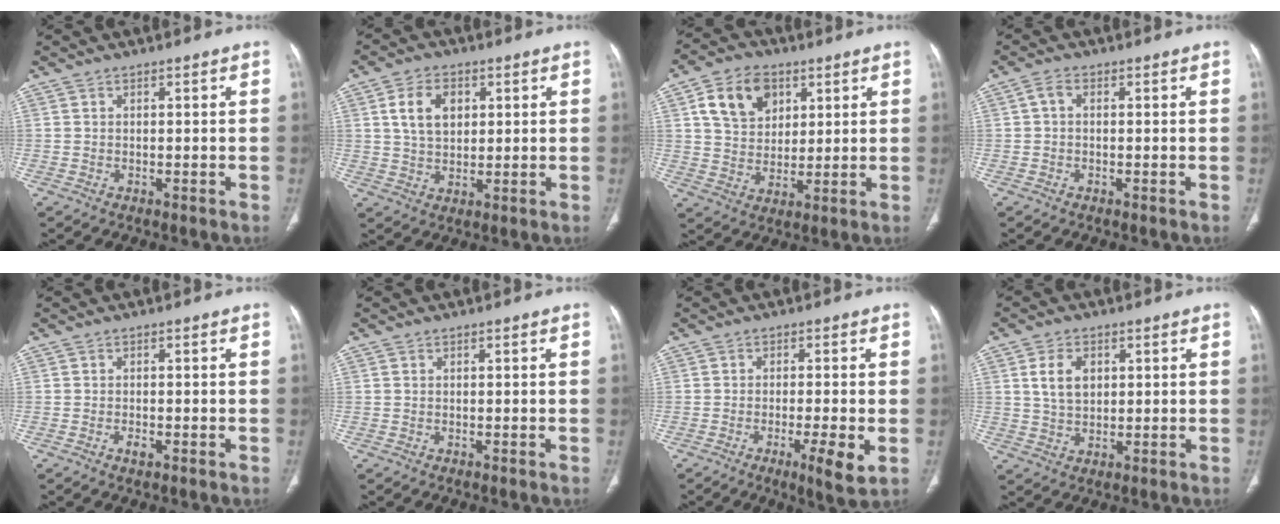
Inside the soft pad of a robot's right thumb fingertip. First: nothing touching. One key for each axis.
{"total": 7.8, "fx": 2.3, "fy": 5.2, "fz": 5.3, "tx": -0.076, "ty": -0.007, "tz": 0.043}
{"total": 11.5, "fx": 4.6, "fy": 8.4, "fz": 6.3, "tx": -0.079, "ty": -0.010, "tz": 0.085}
{"total": 1.9, "fx": 0.1, "fy": 1.2, "fz": 1.4, "tx": -0.023, "ty": 0.006, "tz": -0.003}
{"total": 1.5, "fx": -0.7, "fy": 0.7, "fz": 1.2, "tx": -0.023, "ty": 0.001, "tz": -0.013}
{"total": 0.0}
{"total": 6.6, "fx": -2.1, "fy": 0.9, "fz": 6.2, "tx": -0.104, "ty": -0.014, "tz": -0.036}
{"total": 6.1, "fx": 1.7, "fy": 4.1, "fz": 4.2, "tx": -0.062, "ty": -0.007, "tz": 0.034}